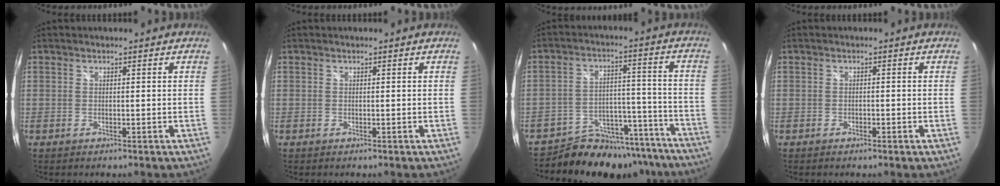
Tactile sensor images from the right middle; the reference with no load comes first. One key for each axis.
{"total": 0.0}
{"total": 15.3, "fx": -13.5, "fy": 6.6, "fz": 3.0, "tx": -0.052, "ty": 0.038, "tz": -0.181}
{"total": 0.7, "fx": -0.5, "fy": 0.2, "fz": 0.3, "tx": -0.006, "ty": -0.001, "tz": -0.012}